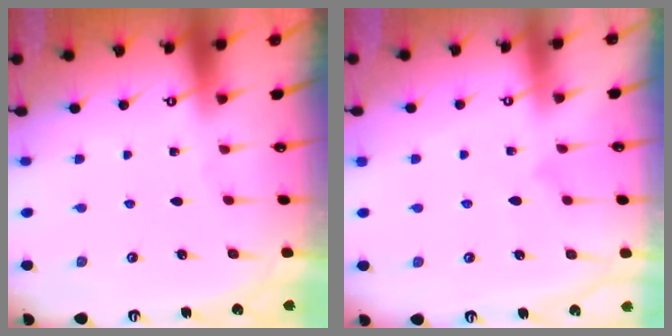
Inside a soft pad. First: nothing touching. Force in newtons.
{"total": 5.8, "press": 5.8, "slide": 0.3}